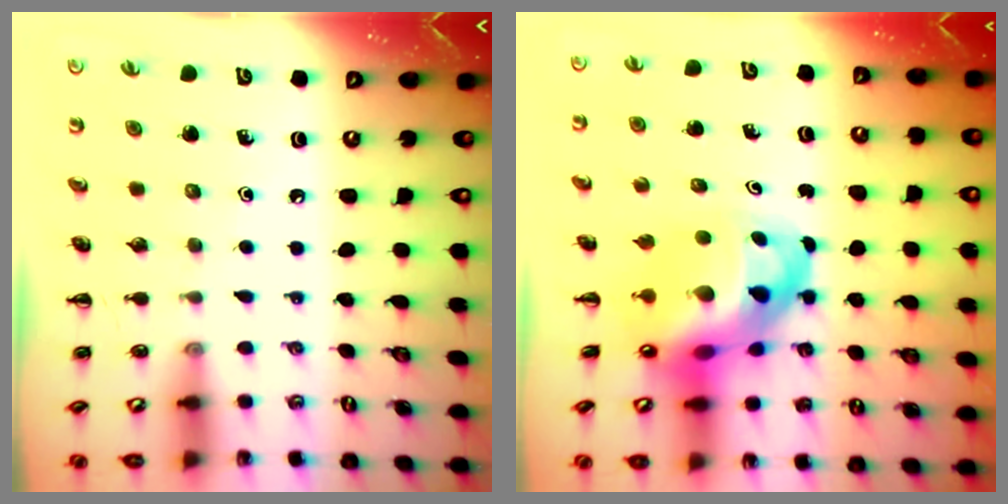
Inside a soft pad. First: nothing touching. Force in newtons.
{"total": 10.4, "press": 10.0, "slide": 3.0}